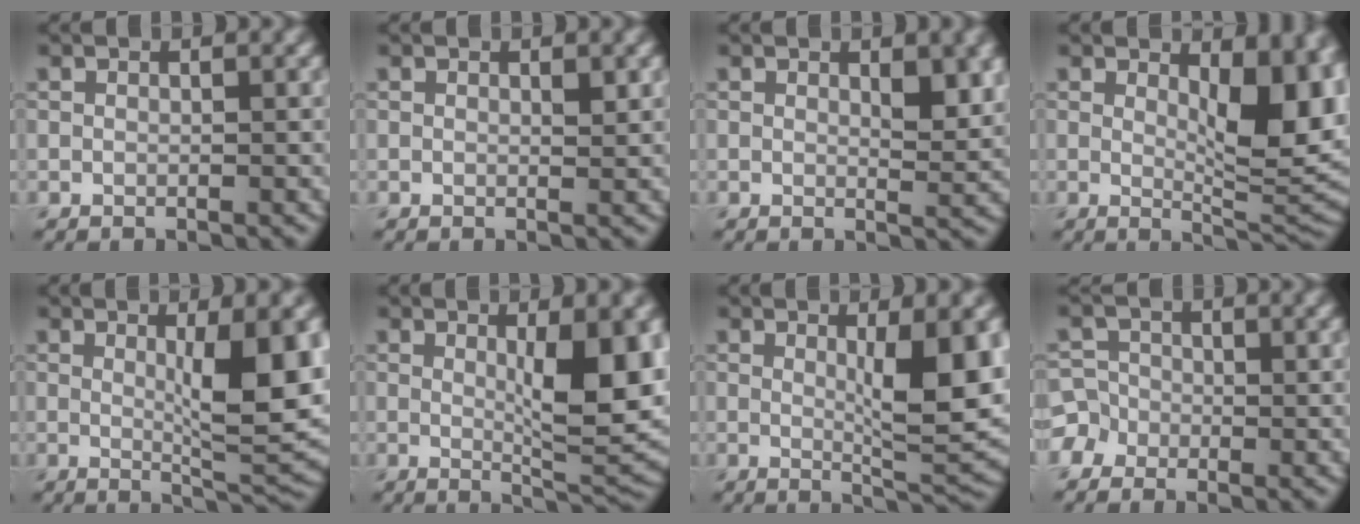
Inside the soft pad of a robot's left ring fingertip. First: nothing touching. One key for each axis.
{"total": 0.8, "fx": 0.4, "fy": 0.2, "fz": 0.7, "tx": -0.007, "ty": -0.004, "tz": 0.006}
{"total": 2.8, "fx": 1.1, "fy": 0.9, "fz": 2.4, "tx": -0.030, "ty": -0.005, "tz": 0.019}
{"total": 8.4, "fx": 1.8, "fy": 3.3, "fz": 7.6, "tx": -0.099, "ty": -0.008, "tz": 0.034}
{"total": 8.3, "fx": 1.0, "fy": 1.8, "fz": 8.0, "tx": -0.107, "ty": -0.014, "tz": 0.023}
{"total": 8.3, "fx": 1.0, "fy": 2.0, "fz": 8.0, "tx": -0.108, "ty": -0.013, "tz": 0.025}
{"total": 7.5, "fx": 1.0, "fy": 1.7, "fz": 7.2, "tx": -0.099, "ty": -0.012, "tz": 0.022}
{"total": 3.3, "fx": -1.6, "fy": 2.9, "fz": 0.6, "tx": 0.006, "ty": 0.005, "tz": -0.036}